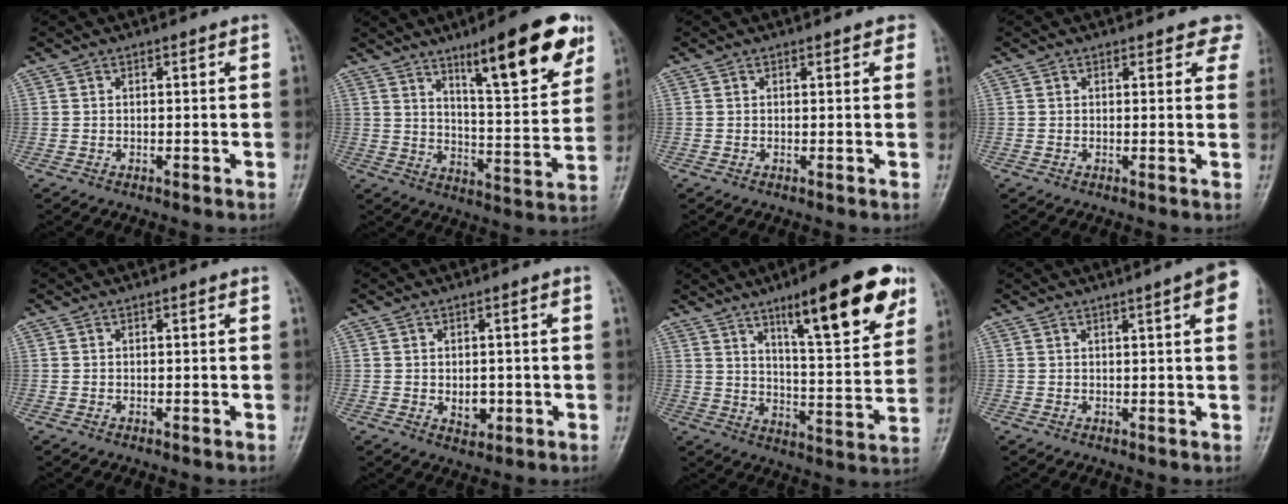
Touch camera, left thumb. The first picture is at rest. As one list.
[{"total": 17.7, "force": [10.5, 4.0, 13.7], "torque": [-0.168, -0.052, 0.162]}, {"total": 1.5, "force": [1.0, 0.8, 0.7], "torque": [0.005, -0.001, 0.005]}, {"total": 3.9, "force": [3.2, 1.9, 1.3], "torque": [0.022, -0.011, 0.020]}, {"total": 0.0}, {"total": 3.8, "force": [-0.5, 2.7, 2.7], "torque": [-0.027, -0.001, -0.002]}, {"total": 19.3, "force": [11.0, 4.5, 15.2], "torque": [-0.187, -0.047, 0.167]}, {"total": 7.0, "force": [3.2, 0.8, 6.2], "torque": [-0.064, 0.004, 0.034]}]